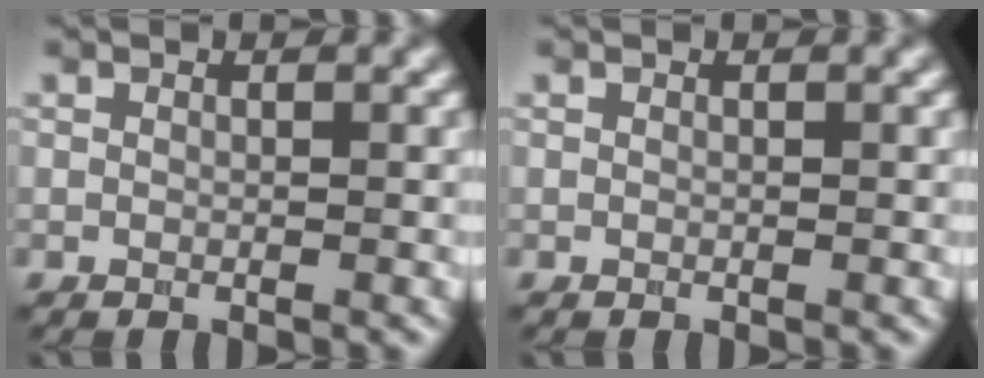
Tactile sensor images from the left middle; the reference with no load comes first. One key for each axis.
{"total": 0.0}